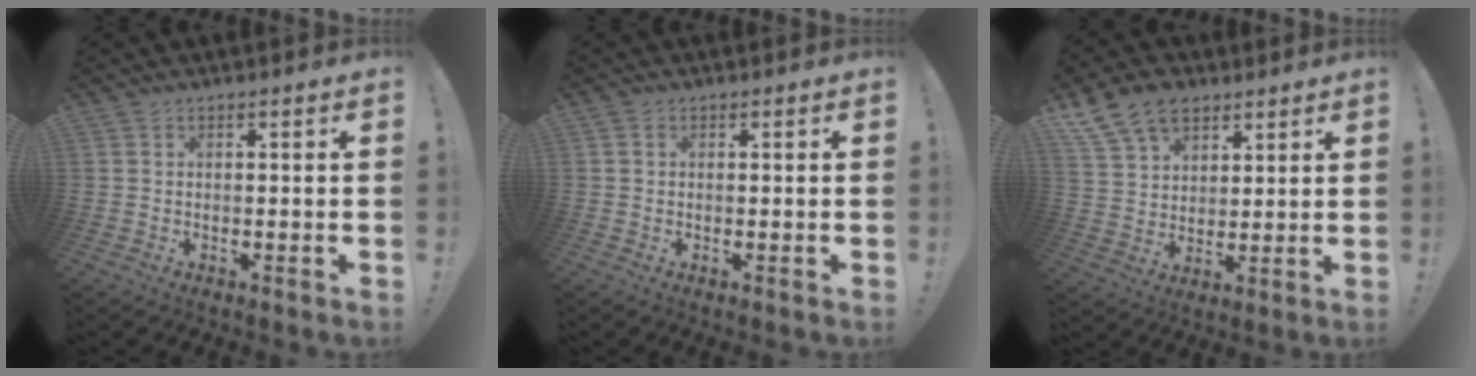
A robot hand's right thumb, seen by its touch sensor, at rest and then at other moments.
{"total": 0.7, "force": [0.0, 0.7, 0.1], "torque": [-0.002, 0.003, 0.000]}
{"total": 12.6, "force": [7.8, 8.5, 5.0], "torque": [-0.092, -0.039, 0.155]}